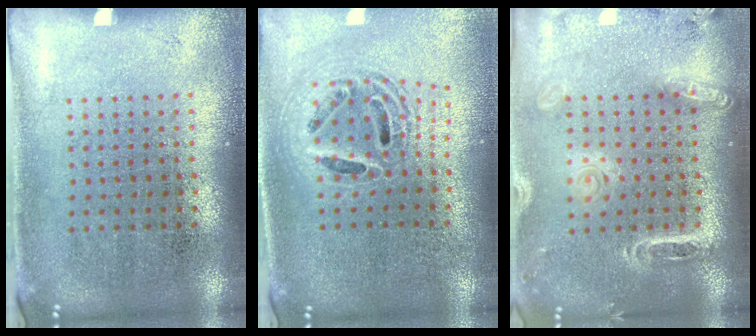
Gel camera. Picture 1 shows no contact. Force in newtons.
{"total": 1.9, "press": 1.5, "slide": 1.1}
{"total": 2.0, "press": 1.8, "slide": 0.8}